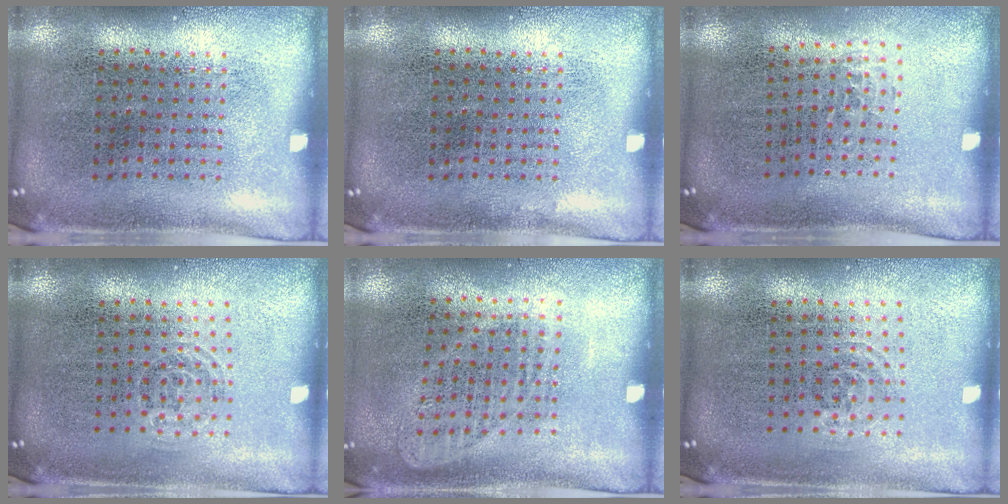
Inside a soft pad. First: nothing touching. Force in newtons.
{"total": 0.0}
{"total": 0.6, "press": 0.4, "slide": 0.3}
{"total": 0.7, "press": 0.5, "slide": 0.5}
{"total": 1.0, "press": 0.9, "slide": 0.3}
{"total": 0.8, "press": 0.5, "slide": 0.6}